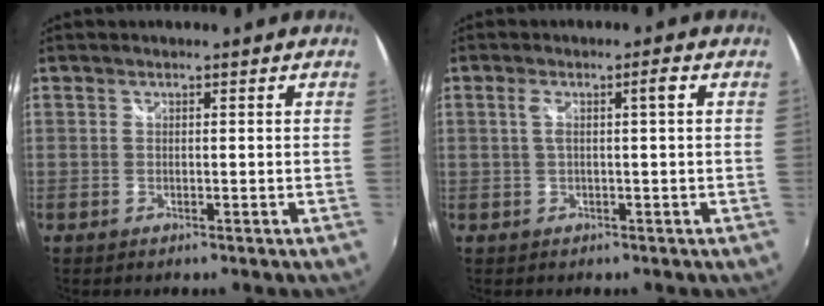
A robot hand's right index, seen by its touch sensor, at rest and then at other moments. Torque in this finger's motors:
{"motor_torque": [0.24, 0.08, 0.06, 0.04]}